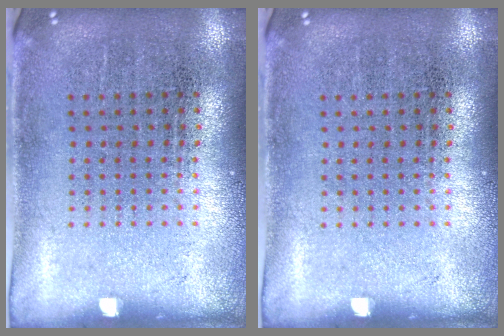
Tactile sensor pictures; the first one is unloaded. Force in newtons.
{"total": 0.0}